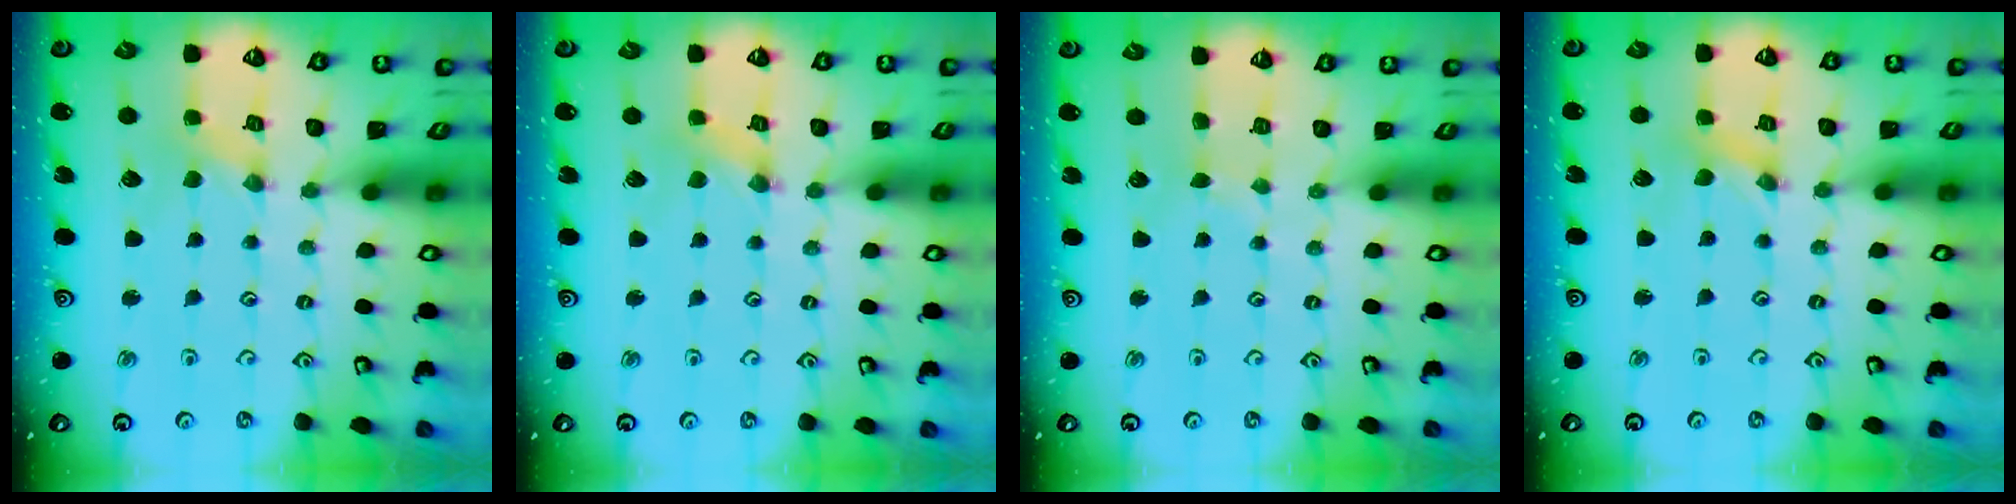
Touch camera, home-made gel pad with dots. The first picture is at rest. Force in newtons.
{"total": 0.8, "press": 0.8, "slide": 0.2}
{"total": 1.1, "press": 1.1, "slide": 0.2}
{"total": 1.1, "press": 1.1, "slide": 0.2}